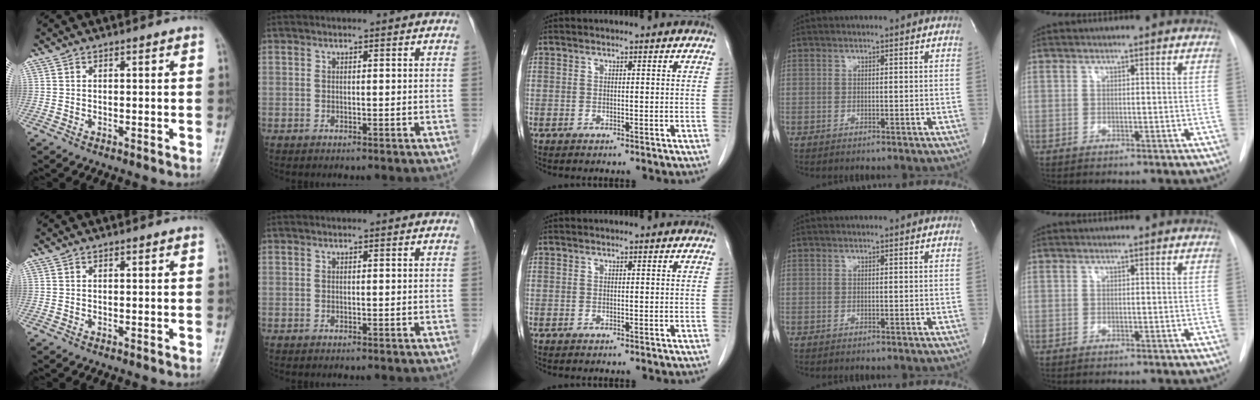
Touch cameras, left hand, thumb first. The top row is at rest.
{}